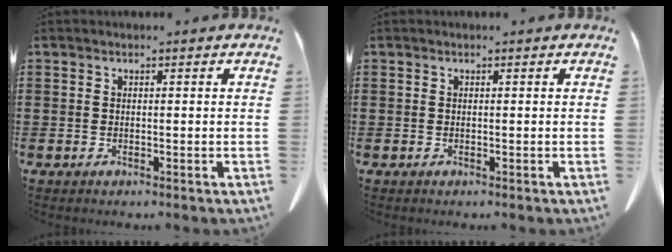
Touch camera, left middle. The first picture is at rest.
{"total": 0.0}